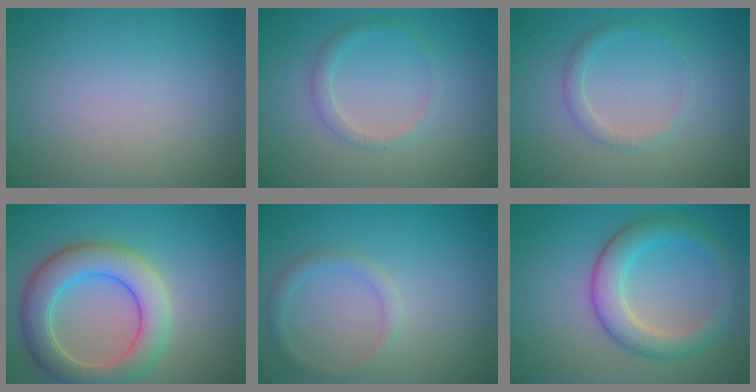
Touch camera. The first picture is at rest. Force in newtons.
{"total": 1.5, "press": 1.5, "slide": 0.1}
{"total": 1.5, "press": 1.5, "slide": 0.1}
{"total": 6.6, "press": 6.6, "slide": 0.4}
{"total": 1.5, "press": 1.5, "slide": 0.1}
{"total": 4.6, "press": 4.6, "slide": 0.0}